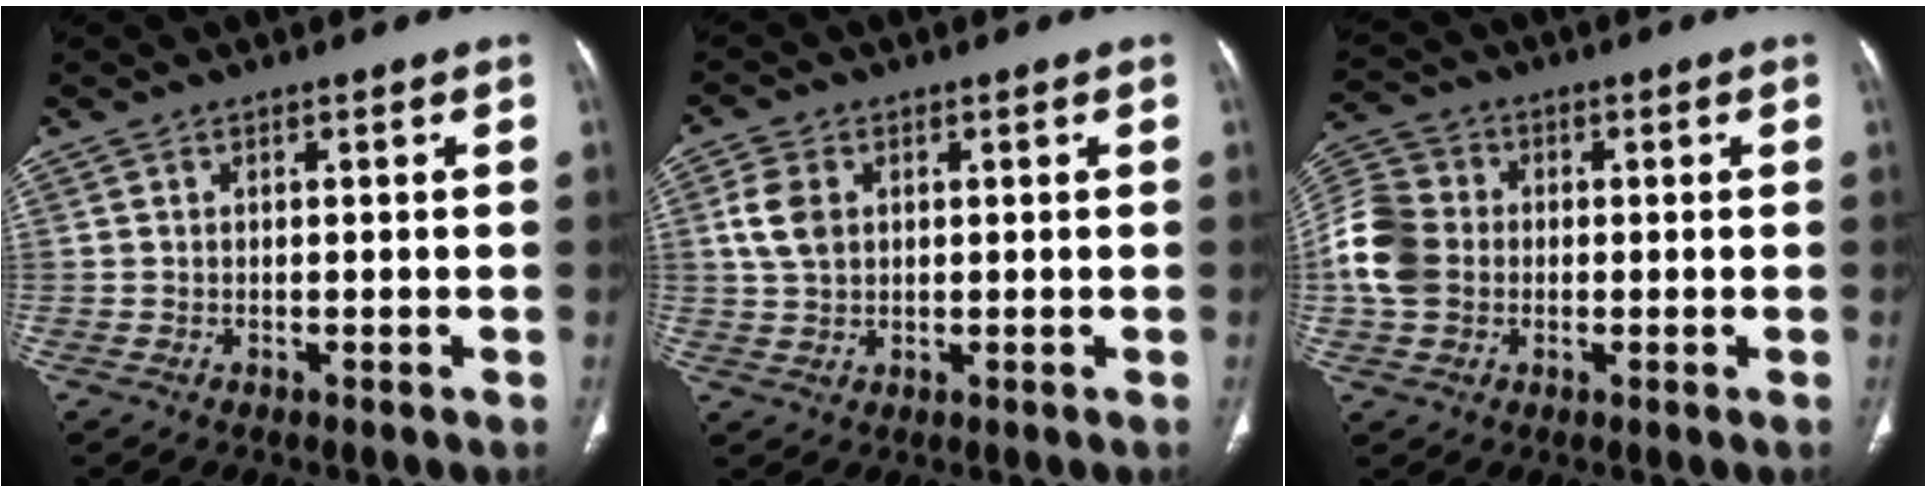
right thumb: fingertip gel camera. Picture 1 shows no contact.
{"total": 5.4, "force": [1.2, 4.0, 3.5], "torque": [-0.073, 0.004, 0.025]}
{"total": 10.6, "force": [-0.6, 8.7, 6.0], "torque": [-0.125, 0.024, -0.018]}